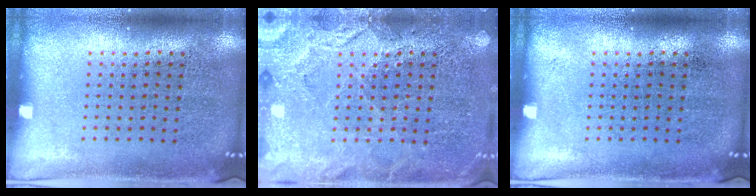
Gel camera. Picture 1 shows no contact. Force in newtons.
{"total": 4.3, "press": 4.2, "slide": 0.6}
{"total": 0.0}